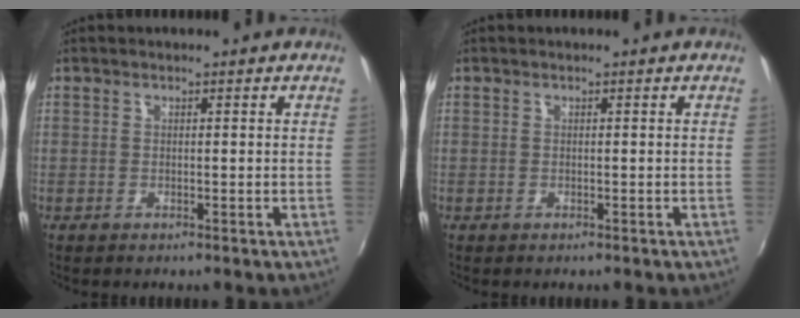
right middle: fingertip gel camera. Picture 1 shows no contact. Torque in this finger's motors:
{"motor_torque": [0.34, -0.58, 0.17, 0.07]}